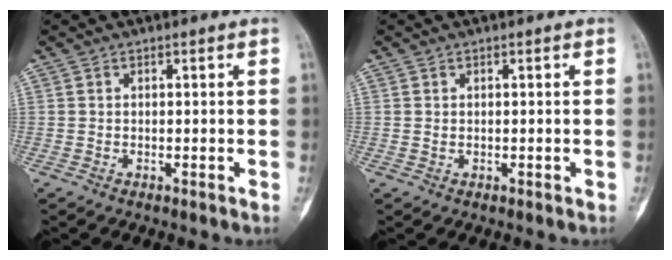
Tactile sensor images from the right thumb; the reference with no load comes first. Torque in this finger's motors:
{"motor_torque": [-0.53, -0.46, 0.29, 0.00, 0.00]}